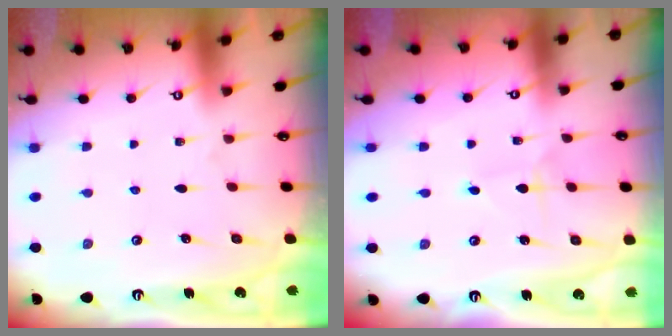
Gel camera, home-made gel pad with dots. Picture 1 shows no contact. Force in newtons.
{"total": 1.6, "press": 1.6, "slide": 0.2}